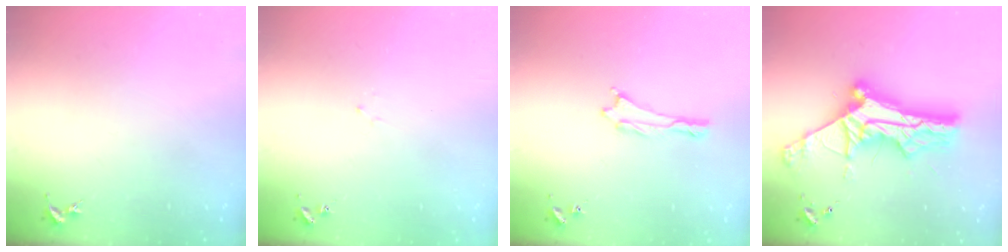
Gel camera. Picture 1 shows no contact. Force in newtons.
{"total": 1.1, "press": 1.0, "slide": 0.2}
{"total": 0.6, "press": 0.5, "slide": 0.2}
{"total": 14.3, "press": 14.3, "slide": 1.3}